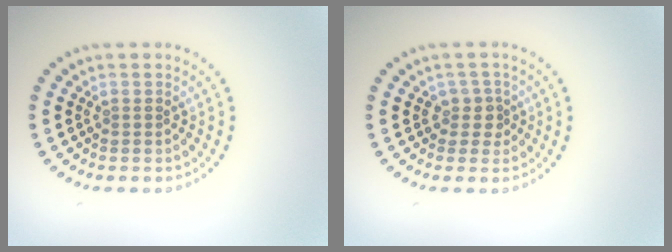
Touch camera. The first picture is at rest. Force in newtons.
{"total": 1.8, "press": 1.4, "slide": 1.1}